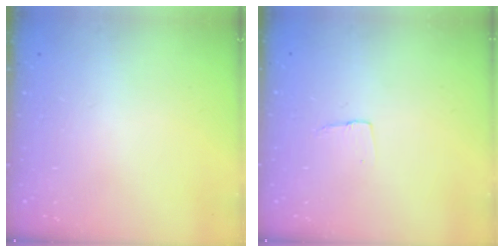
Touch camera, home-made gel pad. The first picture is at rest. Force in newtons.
{"total": 3.8, "press": 3.8, "slide": 0.3}